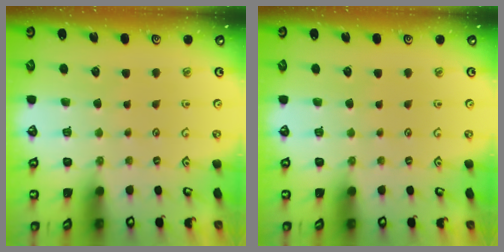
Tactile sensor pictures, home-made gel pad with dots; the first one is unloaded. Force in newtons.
{"total": 0.0}